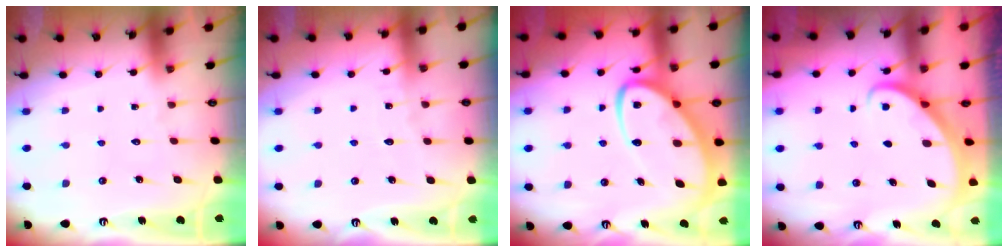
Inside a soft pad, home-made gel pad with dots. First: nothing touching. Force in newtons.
{"total": 2.3, "press": 2.3, "slide": 0.3}
{"total": 14.2, "press": 14.1, "slide": 1.4}
{"total": 2.7, "press": 2.7, "slide": 0.1}